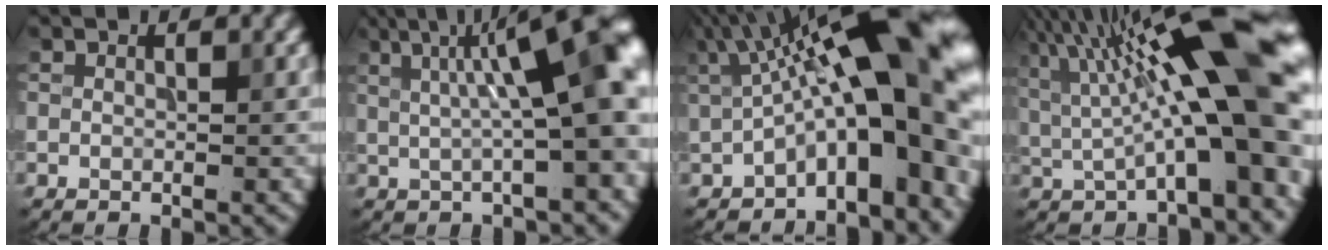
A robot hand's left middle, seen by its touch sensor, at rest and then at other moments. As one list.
[{"total": 11.2, "force": [2.2, 2.7, 10.7], "torque": [-0.127, 0.025, 0.031]}, {"total": 17.0, "force": [2.0, 5.7, 15.9], "torque": [-0.211, 0.030, 0.030]}, {"total": 17.0, "force": [3.2, 4.3, 16.2], "torque": [-0.234, 0.033, 0.049]}]